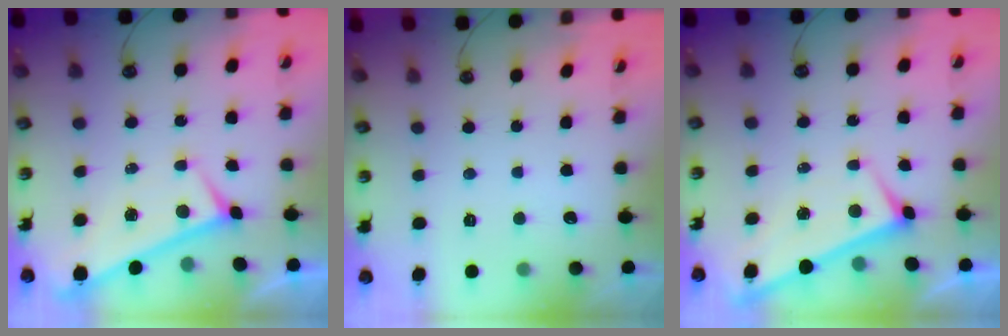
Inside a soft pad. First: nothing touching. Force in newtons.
{"total": 0.0}
{"total": 1.8, "press": 1.8, "slide": 0.1}